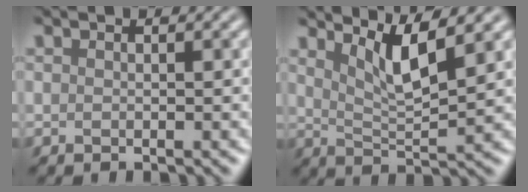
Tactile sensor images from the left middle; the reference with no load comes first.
{"total": 4.7, "force": [2.9, 0.8, 3.6], "torque": [-0.060, -0.003, 0.052]}